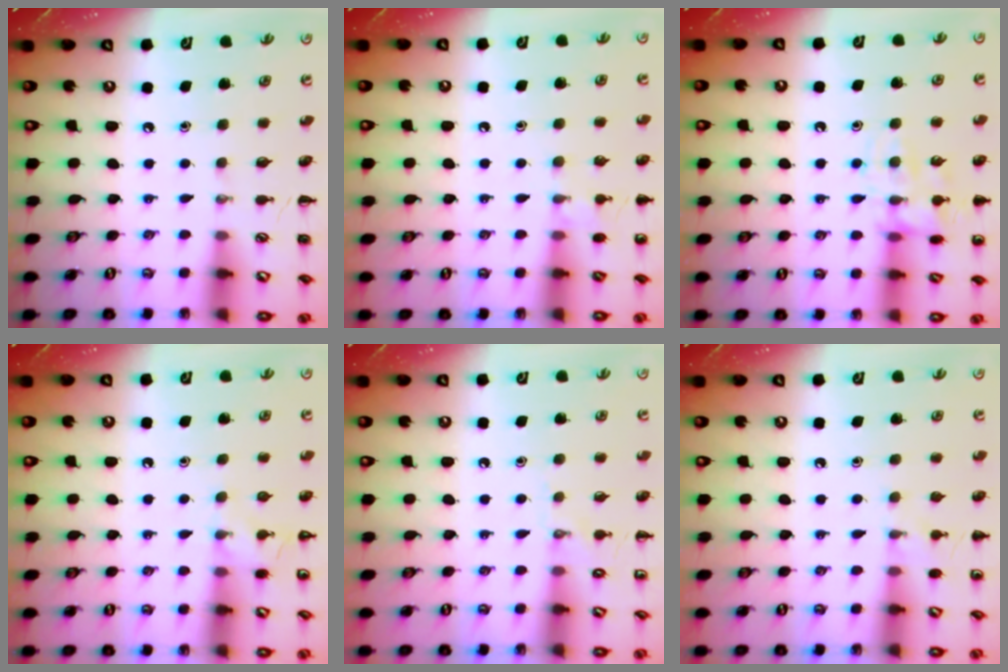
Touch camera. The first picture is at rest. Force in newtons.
{"total": 6.3, "press": 6.0, "slide": 1.9}
{"total": 12.1, "press": 12.1, "slide": 0.7}
{"total": 5.0, "press": 4.8, "slide": 1.5}
{"total": 5.6, "press": 5.3, "slide": 1.6}
{"total": 6.0, "press": 5.7, "slide": 1.8}